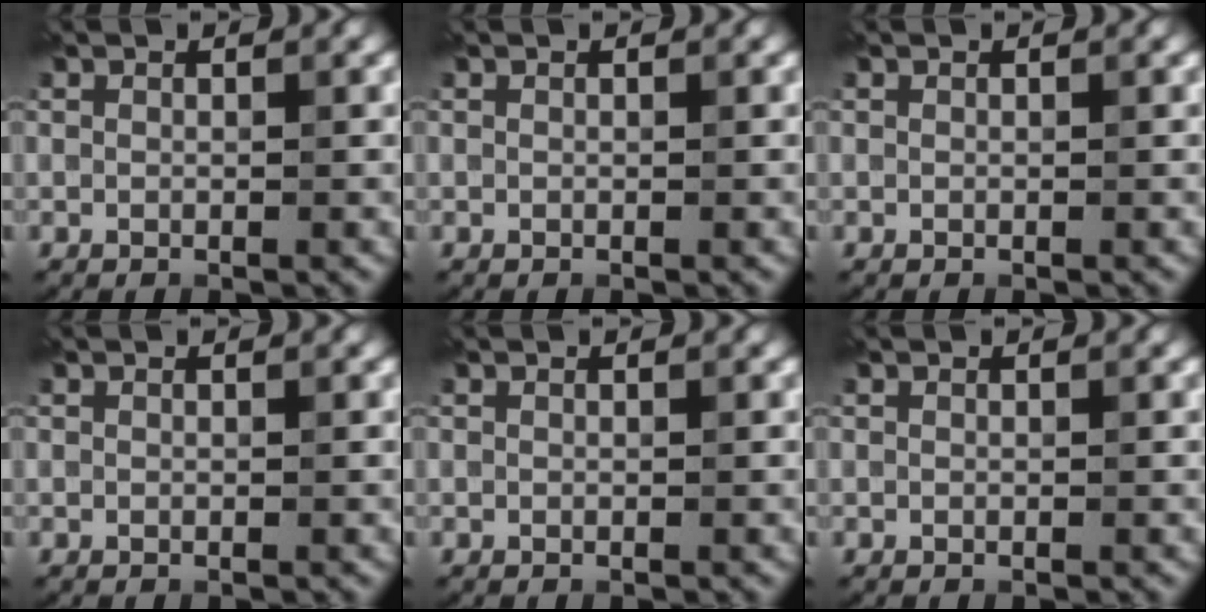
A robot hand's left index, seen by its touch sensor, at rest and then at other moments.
{"total": 0.0}
{"total": 0.0}
{"total": 0.0}
{"total": 0.0}
{"total": 0.0}